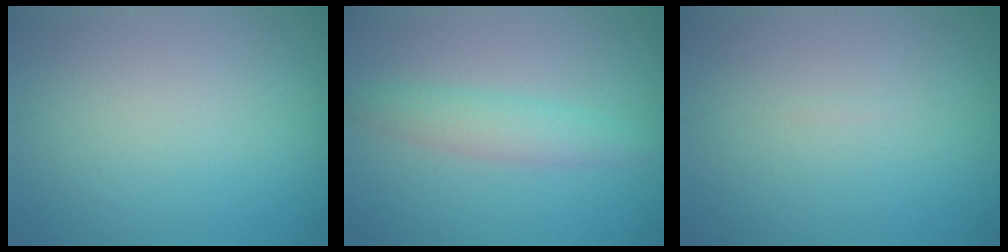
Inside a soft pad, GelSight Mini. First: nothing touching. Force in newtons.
{"total": 2.7, "press": 2.7, "slide": 0.0}
{"total": 0.0}